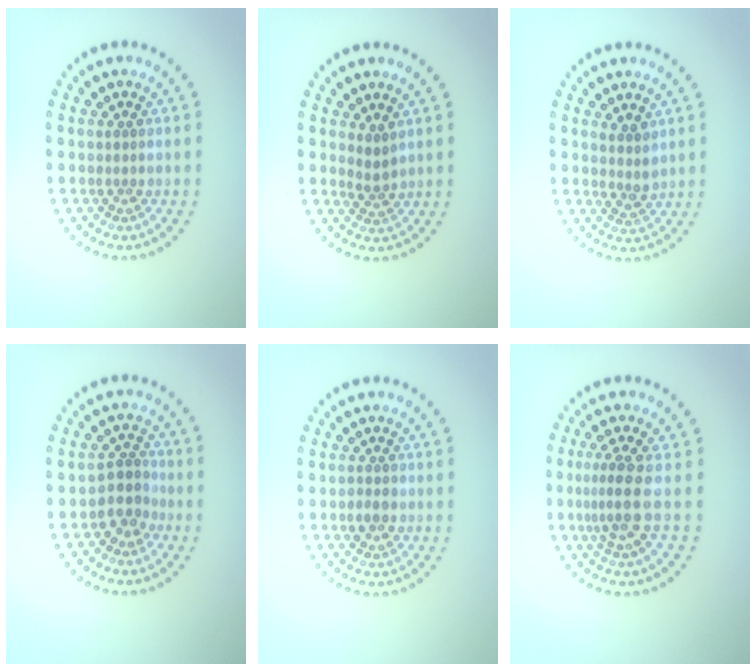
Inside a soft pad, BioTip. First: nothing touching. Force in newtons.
{"total": 1.7, "press": 1.1, "slide": 1.3}
{"total": 1.9, "press": 1.5, "slide": 1.2}
{"total": 2.4, "press": 1.9, "slide": 1.5}
{"total": 1.4, "press": 1.3, "slide": 0.4}
{"total": 2.8, "press": 1.9, "slide": 2.0}